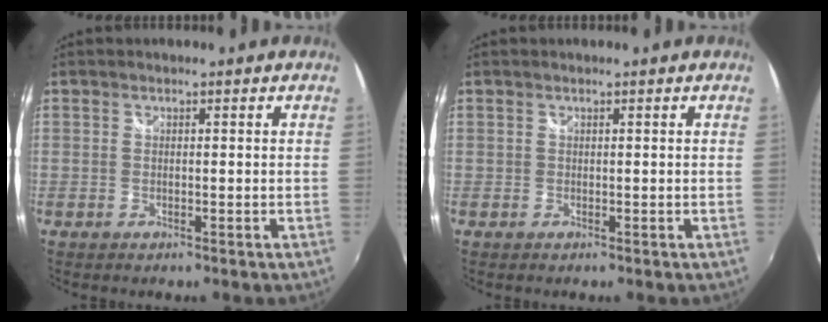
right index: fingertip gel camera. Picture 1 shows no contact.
{"total": 0.0}